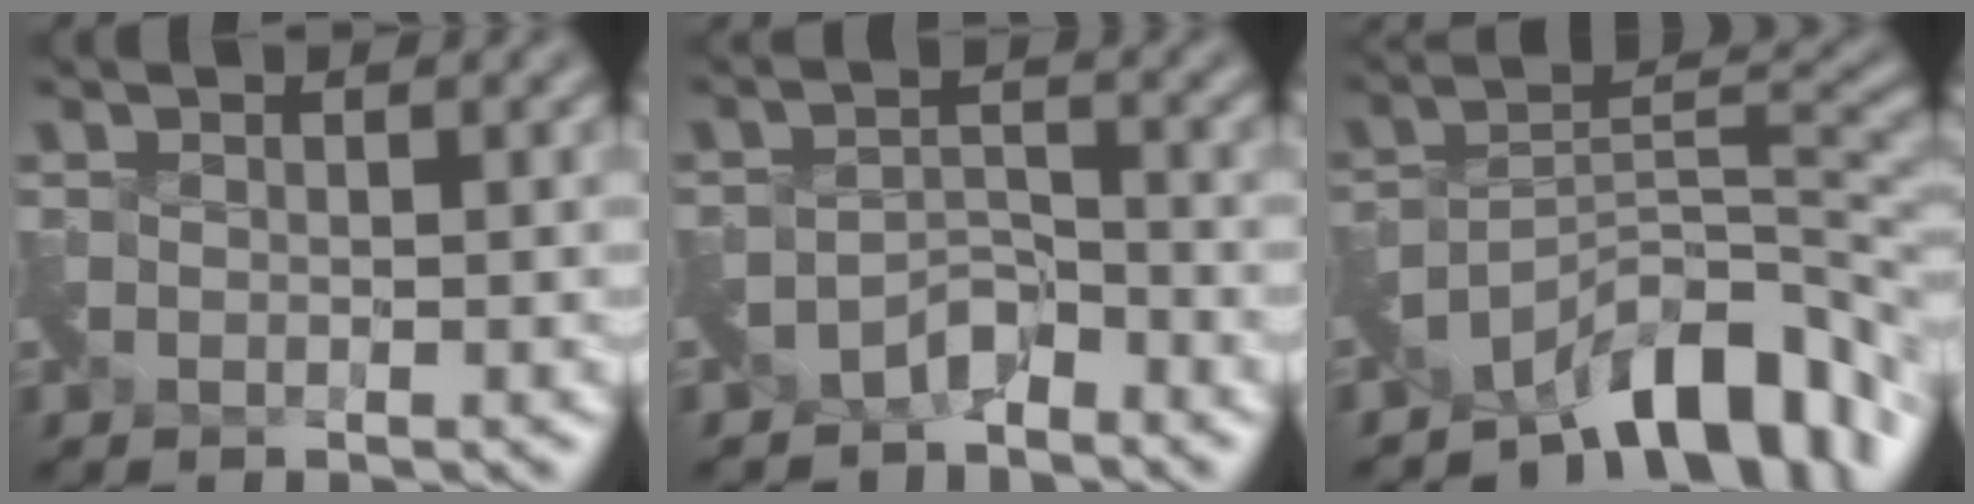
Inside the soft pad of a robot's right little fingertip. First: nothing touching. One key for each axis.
{"total": 2.2, "fx": -2.1, "fy": 0.4, "fz": 0.3, "tx": -0.007, "ty": 0.001, "tz": -0.040}
{"total": 8.7, "fx": -6.3, "fy": 2.3, "fz": 5.6, "tx": -0.067, "ty": 0.007, "tz": -0.114}